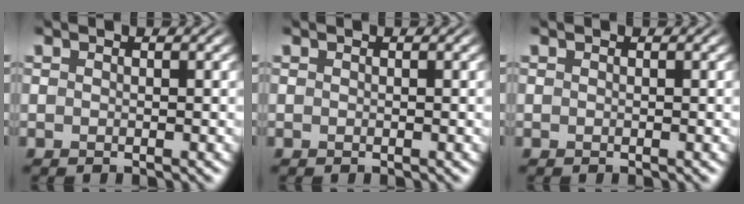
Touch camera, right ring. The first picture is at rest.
{"total": 0.0}
{"total": 0.0}